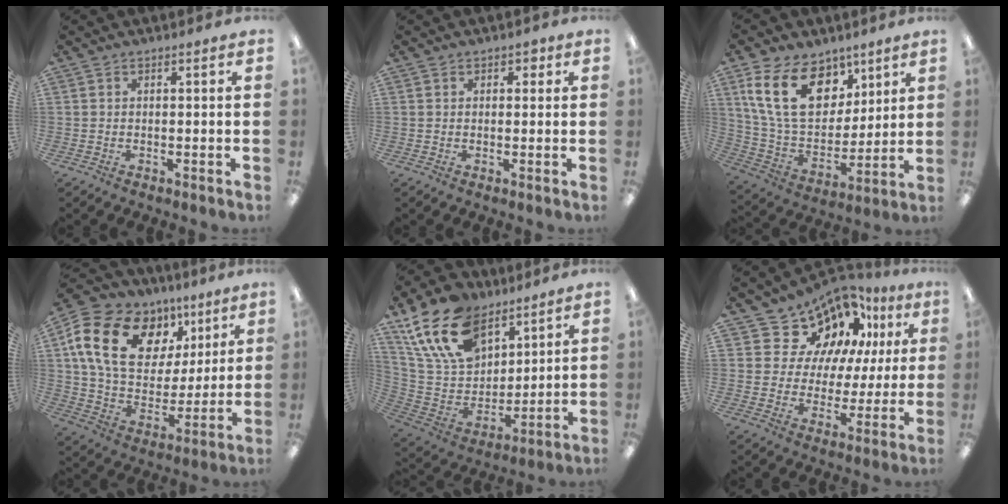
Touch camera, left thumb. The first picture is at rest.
{"total": 1.8, "force": [0.8, 1.4, 0.8], "torque": [0.001, -0.003, 0.009]}
{"total": 20.7, "force": [9.6, 13.6, 12.2], "torque": [-0.242, -0.023, 0.177]}
{"total": 21.8, "force": [9.3, 15.0, 12.7], "torque": [-0.227, -0.019, 0.172]}
{"total": 20.1, "force": [12.5, 12.3, 9.9], "torque": [-0.210, -0.054, 0.236]}
{"total": 15.0, "force": [10.9, 9.2, 4.7], "torque": [-0.109, -0.075, 0.202]}